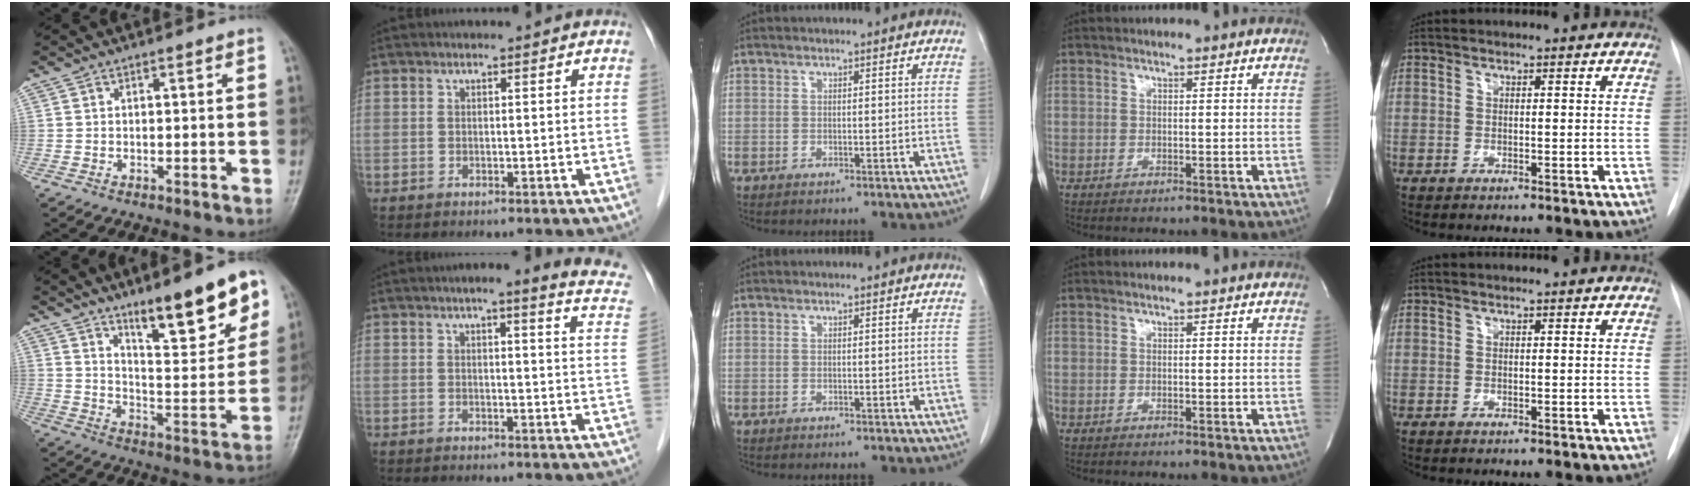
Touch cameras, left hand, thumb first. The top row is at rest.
{"thumb": {"total": 16.3, "force": [10.2, 4.2, 12.0], "torque": [-0.144, -0.061, 0.166]}, "index": {"total": 12.3, "force": [10.2, 1.2, 6.9], "torque": [-0.069, -0.015, 0.093]}}